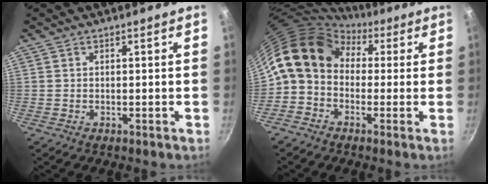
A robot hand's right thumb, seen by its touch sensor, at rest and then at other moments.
{"total": 12.2, "force": [2.3, 9.3, 7.5], "torque": [-0.107, 0.031, 0.016]}